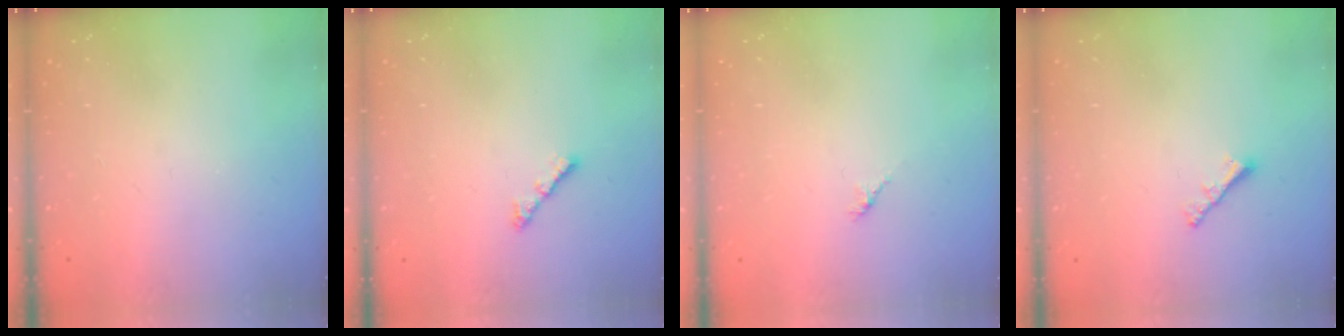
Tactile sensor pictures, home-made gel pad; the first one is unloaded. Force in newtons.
{"total": 3.0, "press": 2.9, "slide": 0.6}
{"total": 1.7, "press": 1.6, "slide": 0.5}
{"total": 2.0, "press": 2.0, "slide": 0.5}